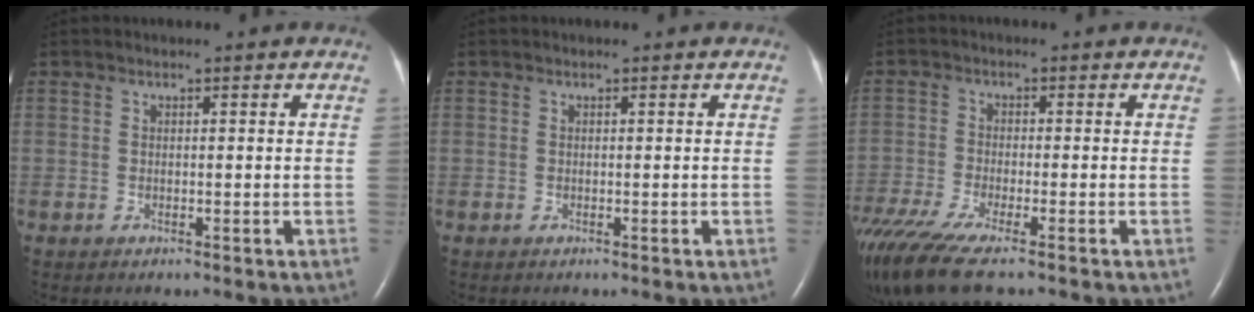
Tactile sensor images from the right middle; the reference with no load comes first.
{"total": 0.0}
{"total": 11.1, "force": [-8.4, 1.5, 7.0], "torque": [-0.137, -0.026, -0.150]}